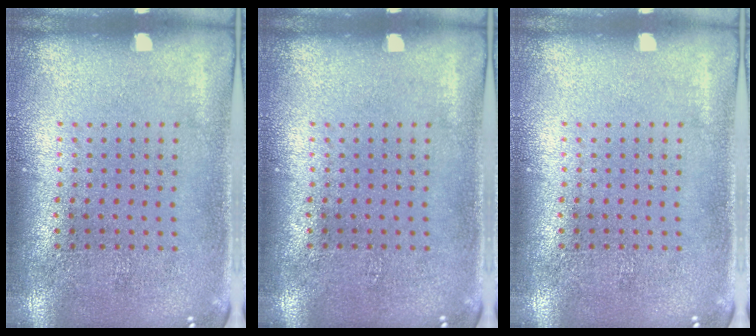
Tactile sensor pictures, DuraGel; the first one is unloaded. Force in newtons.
{"total": 0.0}
{"total": 0.0}